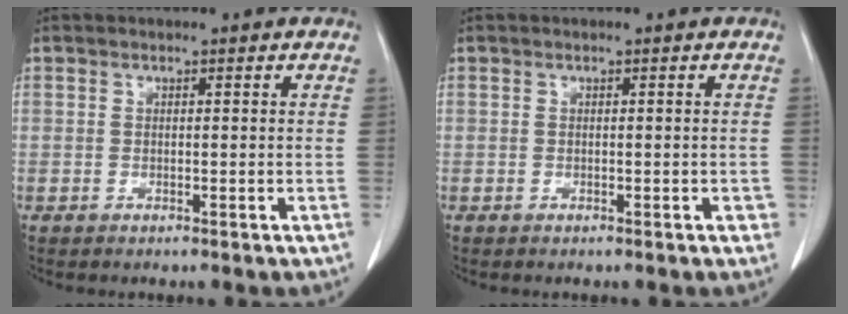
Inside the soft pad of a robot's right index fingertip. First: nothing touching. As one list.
[{"total": 1.0, "force": [-0.4, 0.5, 0.7], "torque": [-0.003, 0.001, -0.003]}]